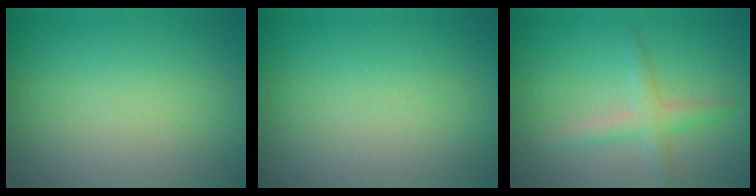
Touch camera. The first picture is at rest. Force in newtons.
{"total": 0.0}
{"total": 2.3, "press": 2.3, "slide": 0.1}